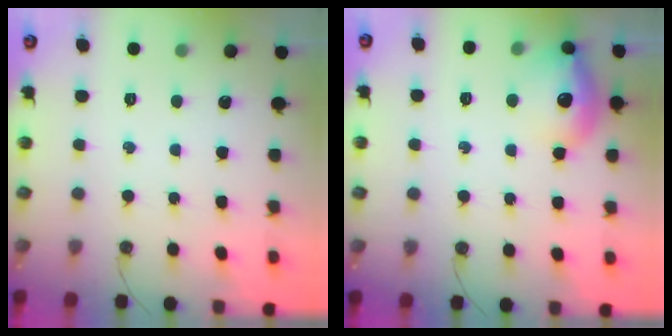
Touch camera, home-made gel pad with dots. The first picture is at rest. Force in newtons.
{"total": 15.8, "press": 15.8, "slide": 1.0}